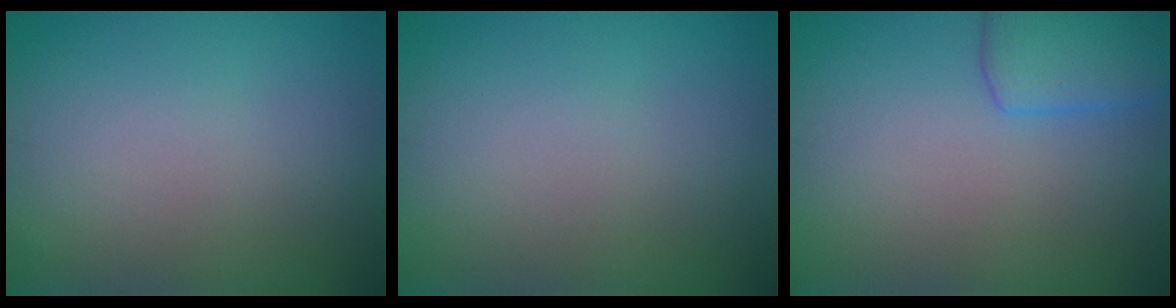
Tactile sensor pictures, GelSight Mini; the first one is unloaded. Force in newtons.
{"total": 0.0}
{"total": 3.9, "press": 3.9, "slide": 0.3}